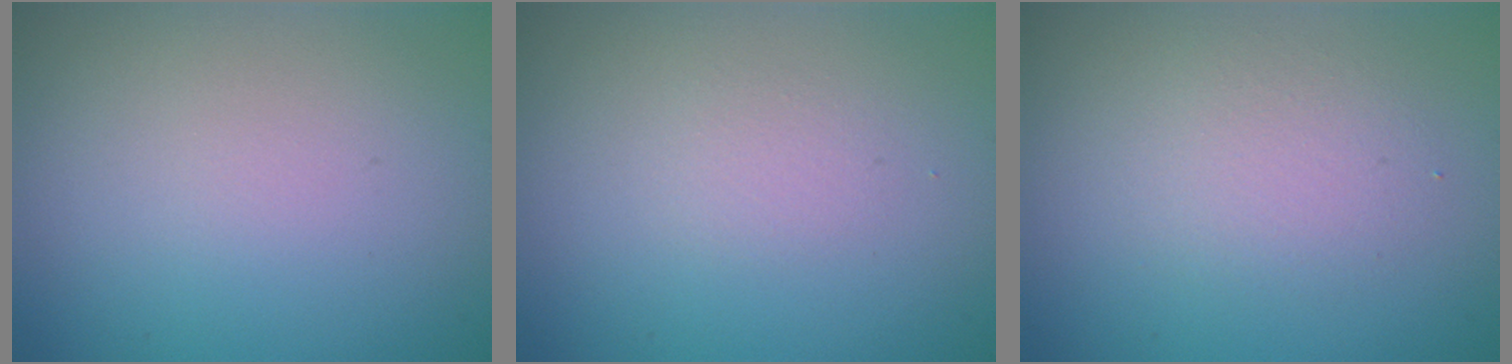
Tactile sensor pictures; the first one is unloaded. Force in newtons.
{"total": 0.8, "press": 0.8, "slide": 0.0}
{"total": 2.2, "press": 2.2, "slide": 0.2}